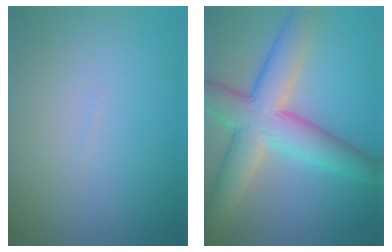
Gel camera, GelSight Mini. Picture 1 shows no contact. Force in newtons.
{"total": 8.7, "press": 8.6, "slide": 0.4}